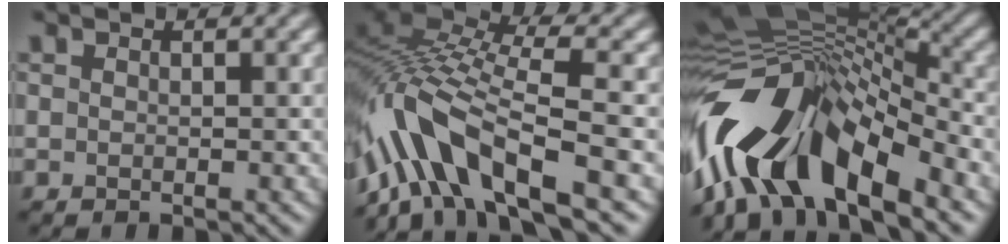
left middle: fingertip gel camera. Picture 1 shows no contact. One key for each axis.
{"total": 11.2, "fx": -5.4, "fy": 3.9, "fz": 9.1, "tx": -0.174, "ty": 0.018, "tz": -0.104}
{"total": 14.4, "fx": -5.1, "fy": 6.6, "fz": 11.7, "tx": -0.203, "ty": 0.027, "tz": -0.104}